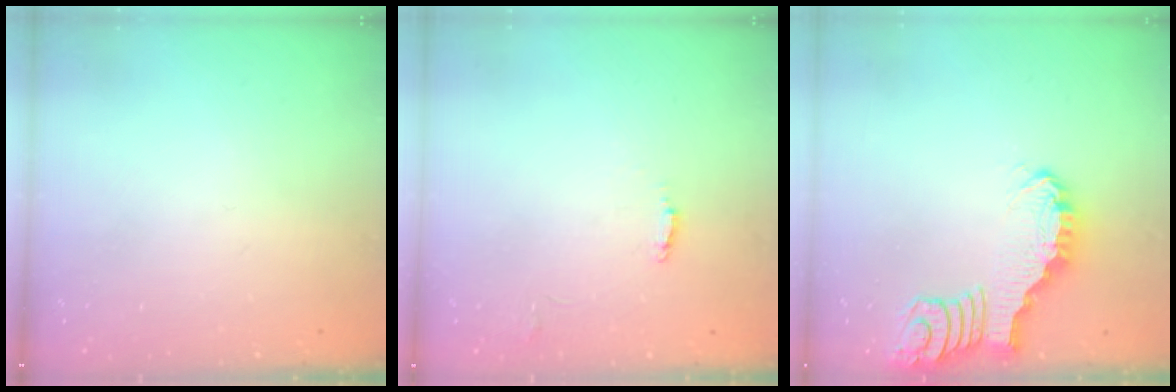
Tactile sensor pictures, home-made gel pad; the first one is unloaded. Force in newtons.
{"total": 5.0, "press": 5.0, "slide": 0.5}
{"total": 2.6, "press": 2.6, "slide": 0.4}